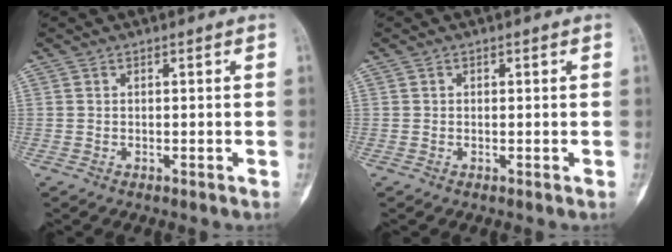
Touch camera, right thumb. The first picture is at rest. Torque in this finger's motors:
{"motor_torque": [-0.21, 0.01, -0.27, -0.04, -0.04]}